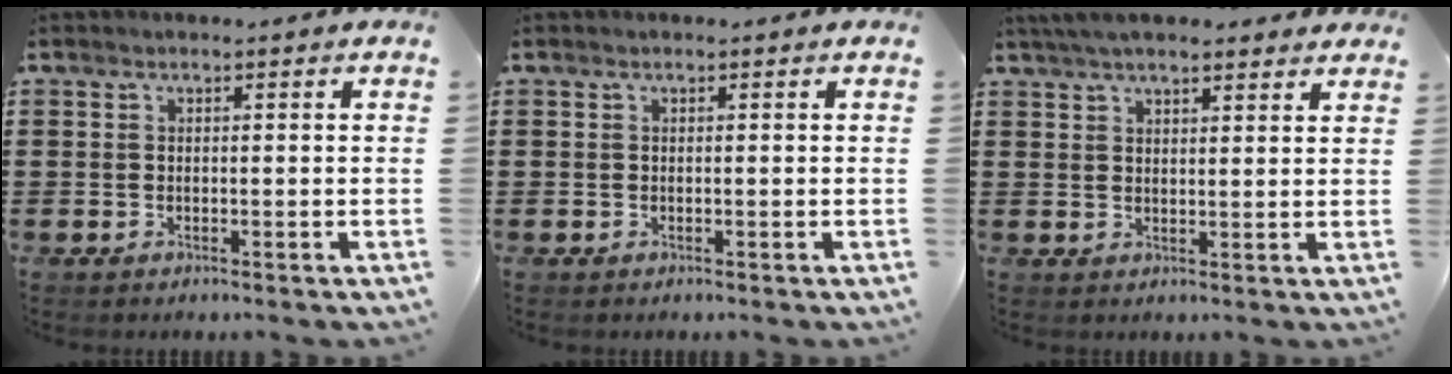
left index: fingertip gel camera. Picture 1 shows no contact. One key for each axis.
{"total": 0.0}
{"total": 4.5, "fx": 4.1, "fy": 0.9, "fz": 1.6, "tx": -0.041, "ty": -0.001, "tz": 0.077}